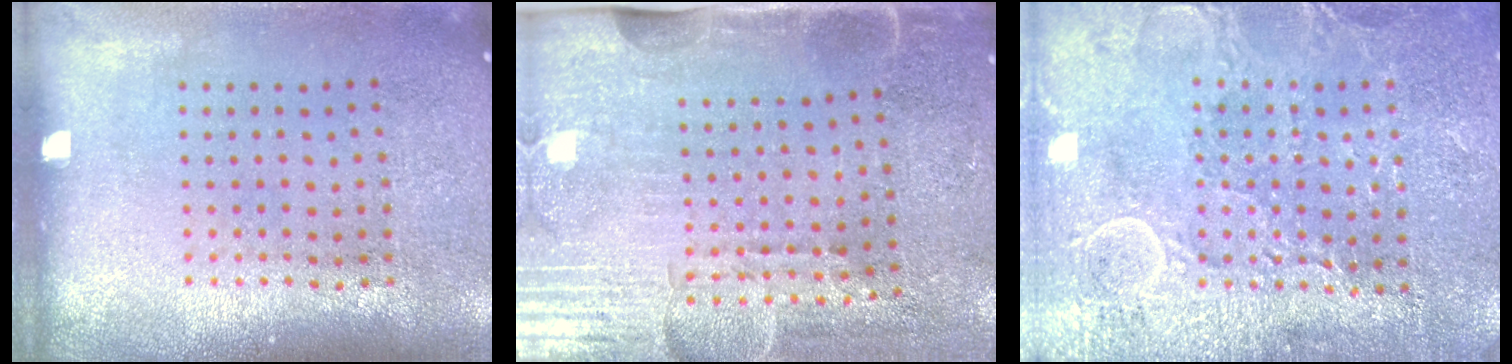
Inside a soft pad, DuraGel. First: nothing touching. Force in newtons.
{"total": 4.5, "press": 3.7, "slide": 2.5}
{"total": 3.2, "press": 3.2, "slide": 0.5}